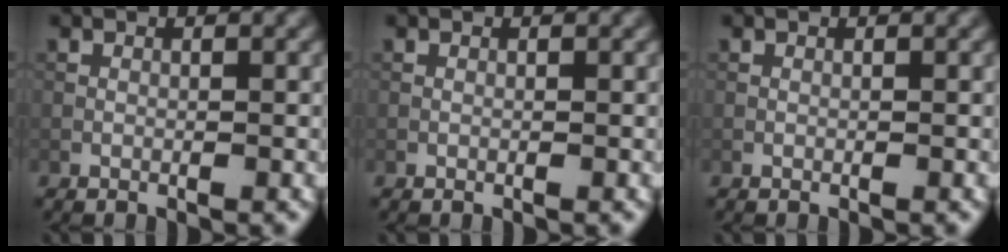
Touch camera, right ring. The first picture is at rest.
{"total": 0.0}
{"total": 0.0}